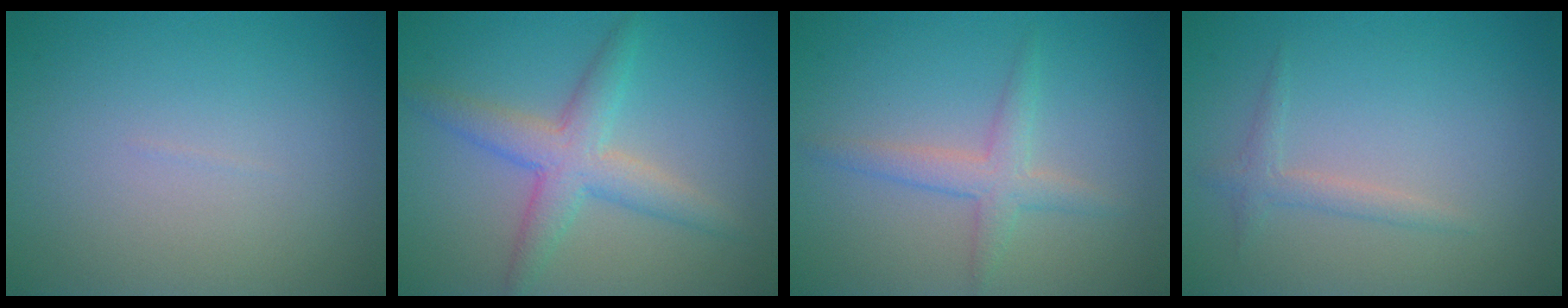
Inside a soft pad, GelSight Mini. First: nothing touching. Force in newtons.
{"total": 4.2, "press": 4.2, "slide": 0.1}
{"total": 2.5, "press": 2.5, "slide": 0.0}
{"total": 1.4, "press": 1.4, "slide": 0.1}